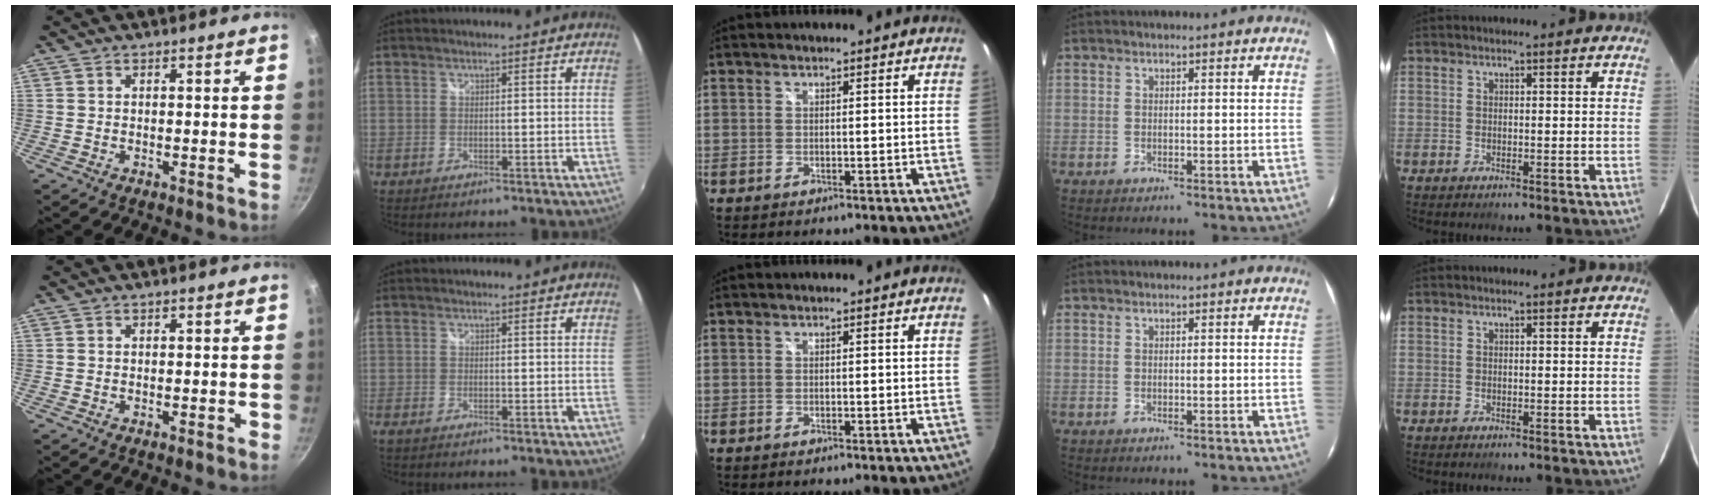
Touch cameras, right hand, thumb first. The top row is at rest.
{"thumb": {"total": 1.1, "force": [-0.5, 0.7, 0.7], "torque": [0.002, 0.011, -0.005]}, "index": {"total": 1.3, "force": [-1.2, 0.3, 0.6], "torque": [-0.015, -0.007, -0.023]}}